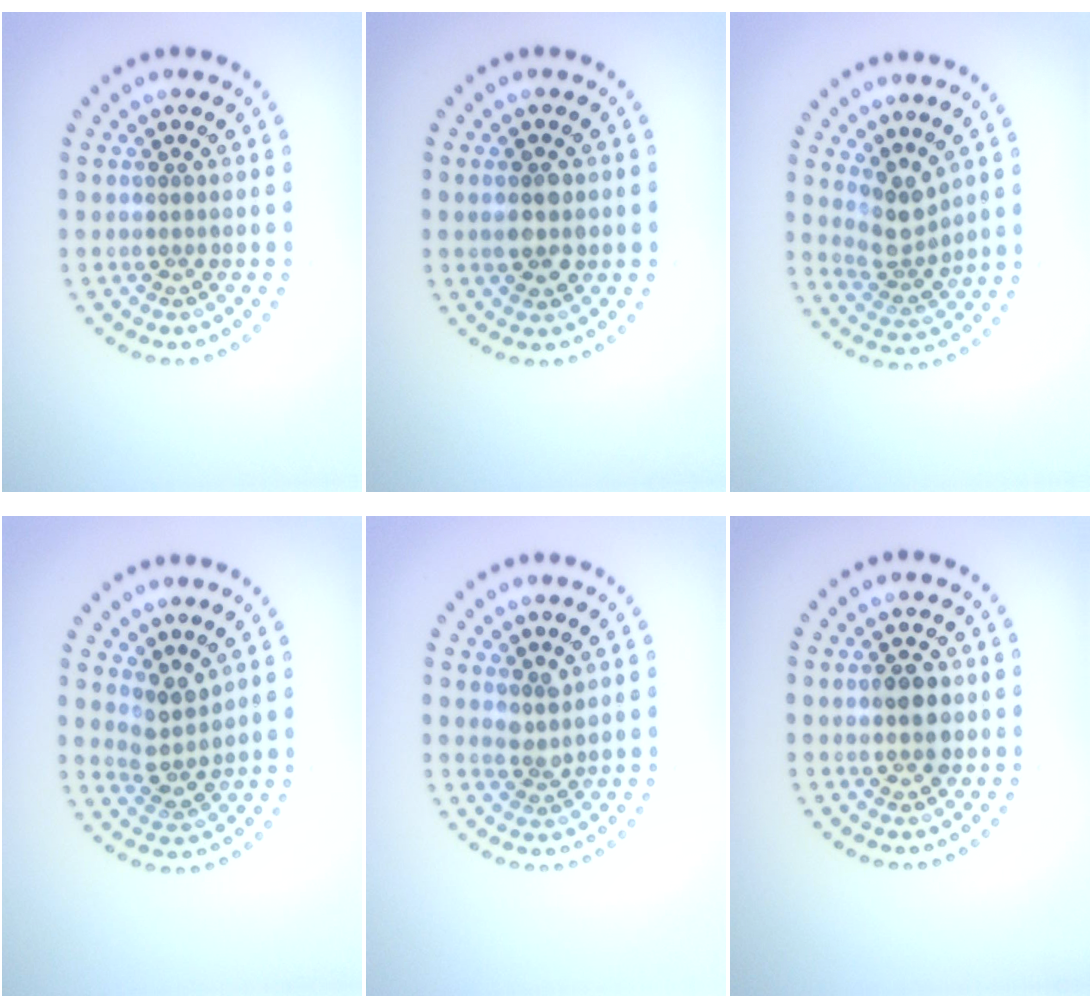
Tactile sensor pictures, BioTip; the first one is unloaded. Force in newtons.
{"total": 2.2, "press": 2.2, "slide": 0.1}
{"total": 2.9, "press": 2.2, "slide": 1.9}
{"total": 2.5, "press": 1.9, "slide": 1.6}
{"total": 1.7, "press": 1.3, "slide": 1.1}
{"total": 2.9, "press": 2.9, "slide": 0.2}